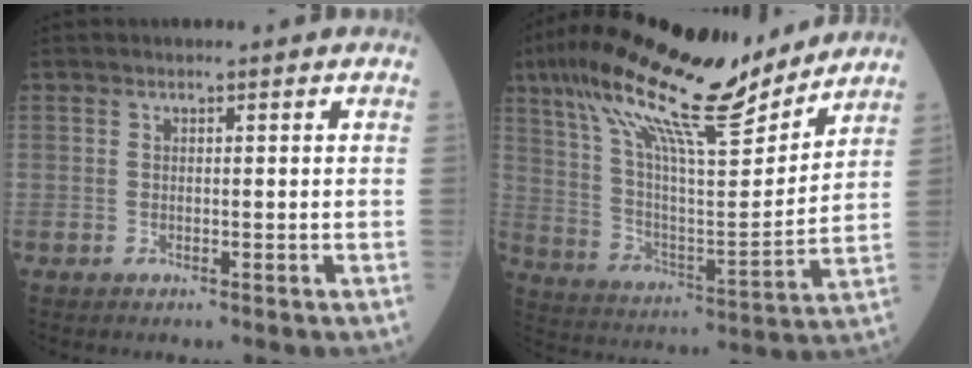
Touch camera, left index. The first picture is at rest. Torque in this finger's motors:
{"motor_torque": [1.06, -1.08, 1.02, 0.21]}